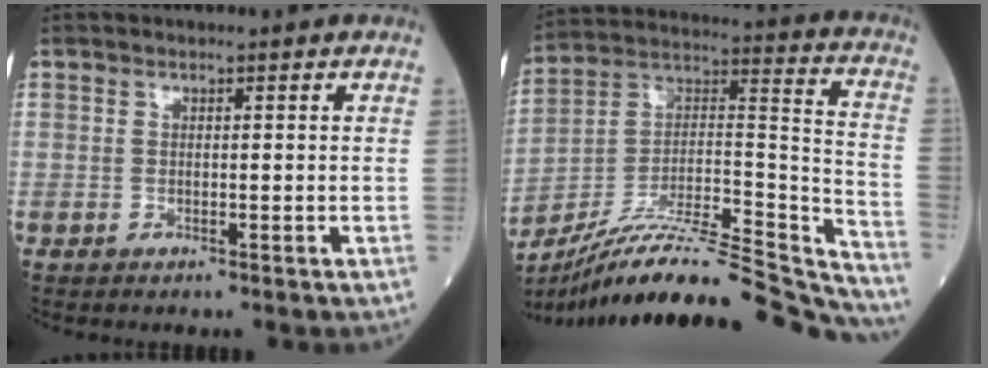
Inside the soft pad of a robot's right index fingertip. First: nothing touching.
{"total": 31.6, "force": [-28.5, 2.8, 13.5], "torque": [-0.169, -0.002, -0.430]}